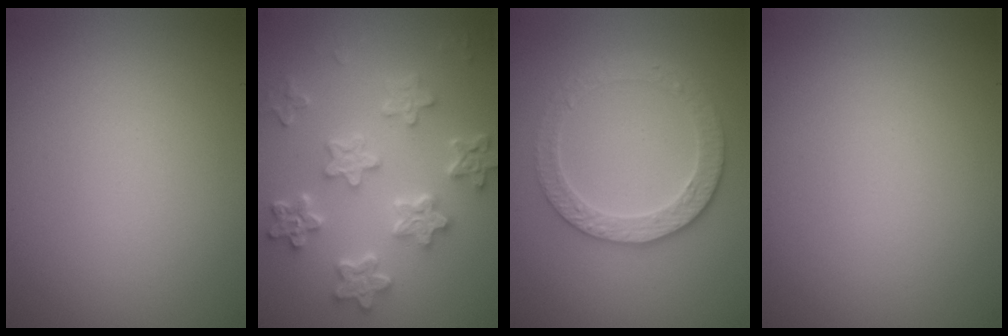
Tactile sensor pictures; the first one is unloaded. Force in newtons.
{"total": 5.7, "press": 4.6, "slide": 3.4}
{"total": 3.3, "press": 3.1, "slide": 1.2}
{"total": 0.0}